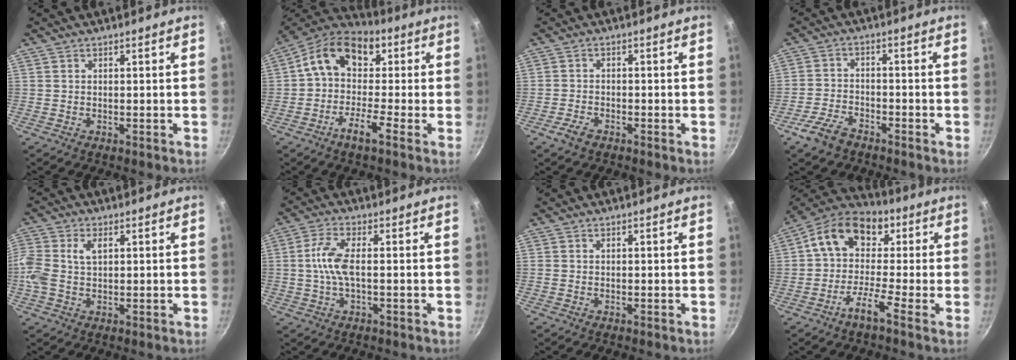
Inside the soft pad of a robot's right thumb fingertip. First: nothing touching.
{"total": 12.9, "force": [0.1, 8.3, 9.9], "torque": [-0.146, 0.043, -0.021]}
{"total": 2.9, "force": [-2.0, 1.2, 1.8], "torque": [-0.041, 0.015, -0.042]}
{"total": 6.0, "force": [-4.2, 2.8, 3.2], "torque": [-0.065, 0.031, -0.085]}
{"total": 6.7, "force": [0.9, 4.1, 5.2], "torque": [-0.113, 0.014, 0.011]}
{"total": 6.1, "force": [-0.2, 2.1, 5.8], "torque": [-0.135, 0.011, -0.011]}
{"total": 0.0}
{"total": 12.5, "force": [0.2, 8.0, 9.5], "torque": [-0.143, 0.046, -0.022]}